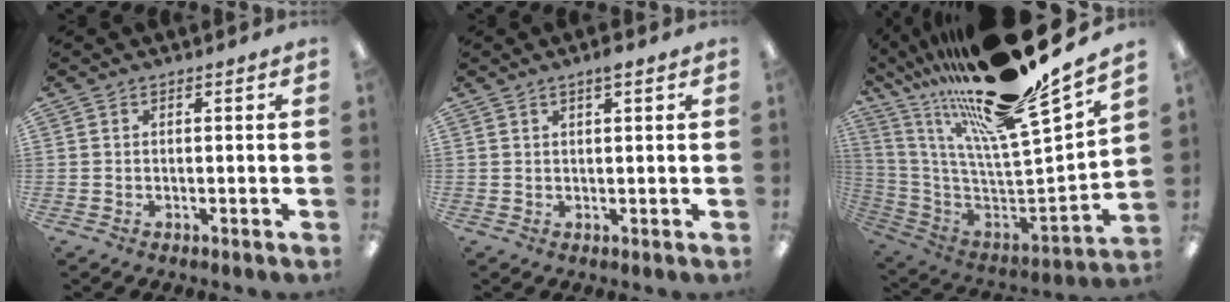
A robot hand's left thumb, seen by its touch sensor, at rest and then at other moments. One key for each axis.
{"total": 2.3, "fx": 1.7, "fy": 0.2, "fz": 1.6, "tx": -0.034, "ty": 0.002, "tz": 0.028}
{"total": 22.8, "fx": 16.1, "fy": 3.1, "fz": 15.9, "tx": -0.209, "ty": -0.148, "tz": 0.260}